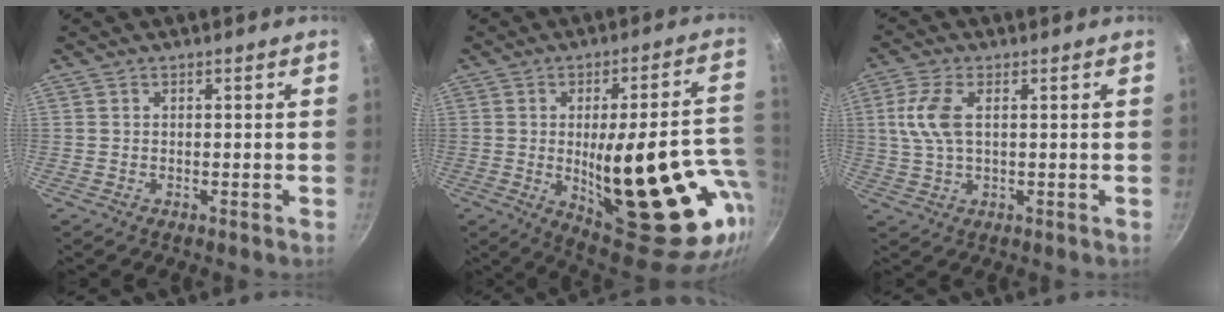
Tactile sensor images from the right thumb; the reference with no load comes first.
{"total": 29.3, "force": [-5.1, 10.4, 27.0], "torque": [-0.331, -0.008, -0.042]}
{"total": 7.1, "force": [1.4, 3.5, 6.1], "torque": [-0.132, 0.008, 0.026]}